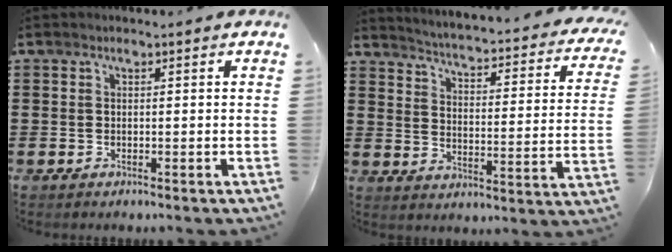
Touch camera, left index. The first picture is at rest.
{"total": 2.4, "force": [2.1, -0.3, 1.1], "torque": [-0.040, -0.031, 0.023]}